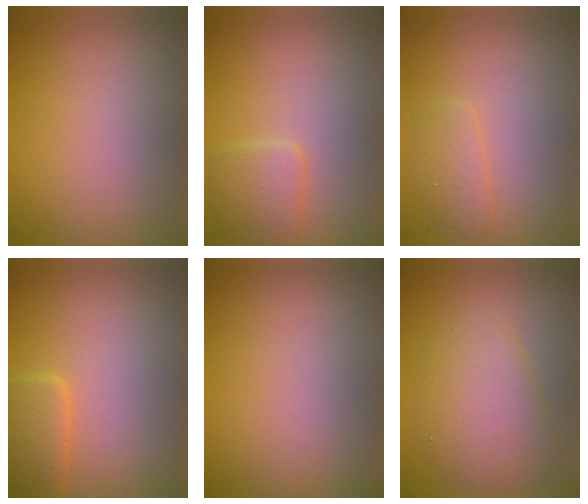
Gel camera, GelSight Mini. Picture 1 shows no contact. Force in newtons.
{"total": 2.2, "press": 2.2, "slide": 0.1}
{"total": 1.5, "press": 1.5, "slide": 0.1}
{"total": 2.7, "press": 2.7, "slide": 0.1}
{"total": 0.0}
{"total": 4.5, "press": 4.5, "slide": 0.1}